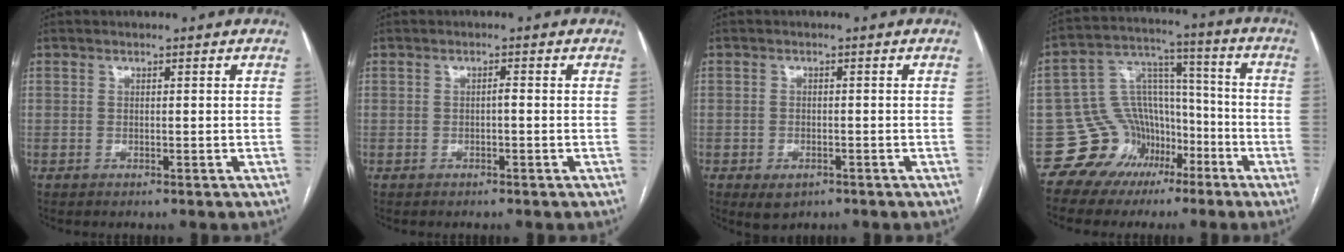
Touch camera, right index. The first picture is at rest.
{"total": 0.7, "force": [-0.2, 0.1, 0.7], "torque": [-0.009, 0.003, -0.004]}
{"total": 2.8, "force": [-1.4, 1.9, 1.5], "torque": [-0.022, 0.000, -0.008]}
{"total": 12.0, "force": [-5.9, 10.2, 2.4], "torque": [-0.036, 0.081, -0.085]}